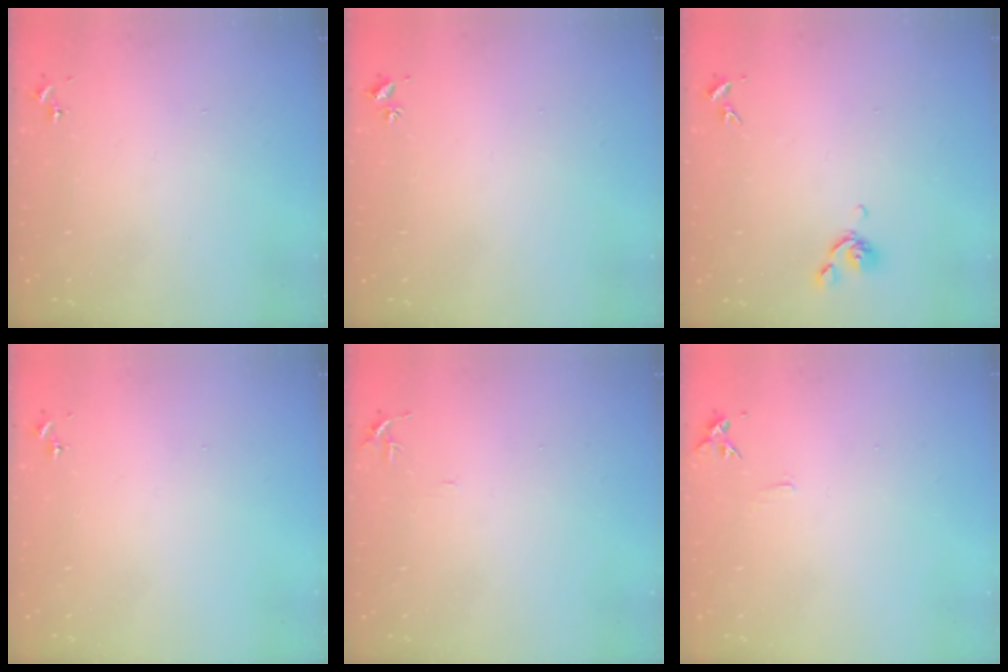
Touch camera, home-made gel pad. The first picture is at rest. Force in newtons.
{"total": 2.0, "press": 2.0, "slide": 0.3}
{"total": 6.7, "press": 6.6, "slide": 1.5}
{"total": 0.0}
{"total": 4.7, "press": 4.7, "slide": 0.5}
{"total": 5.5, "press": 5.4, "slide": 0.6}